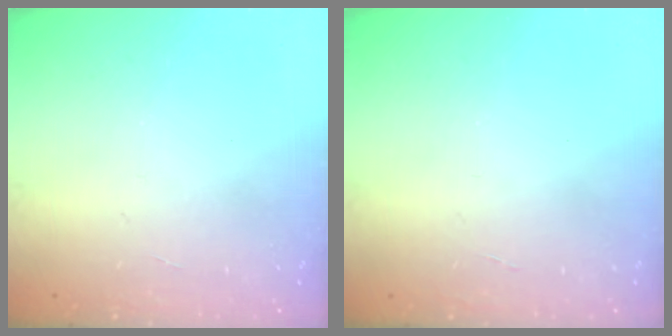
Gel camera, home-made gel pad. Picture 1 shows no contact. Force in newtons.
{"total": 0.0}